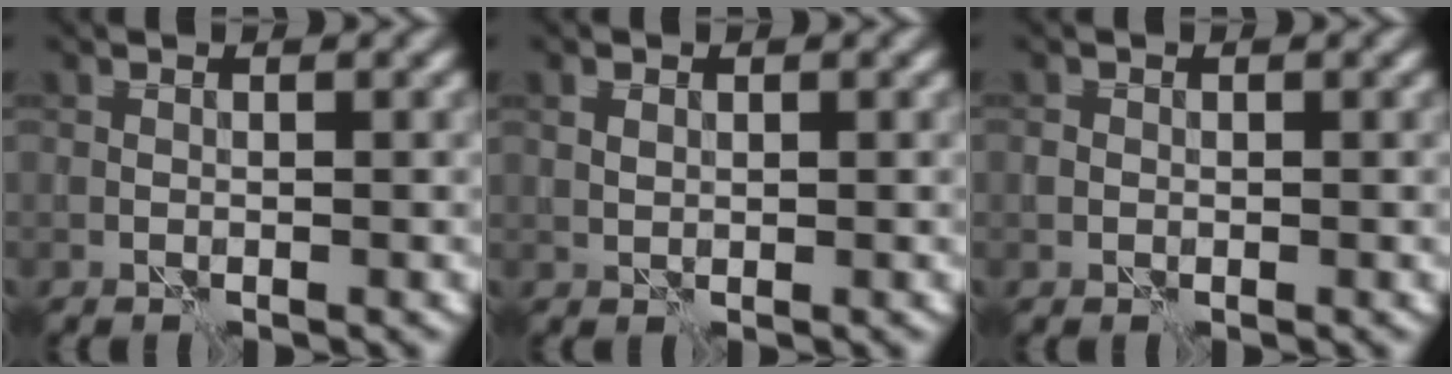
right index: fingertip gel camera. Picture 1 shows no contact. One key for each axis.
{"total": 0.8, "fx": 0.4, "fy": 0.6, "fz": 0.4, "tx": -0.011, "ty": 0.003, "tz": 0.008}
{"total": 0.6, "fx": -0.1, "fy": 0.6, "fz": 0.2, "tx": 0.000, "ty": -0.002, "tz": -0.004}